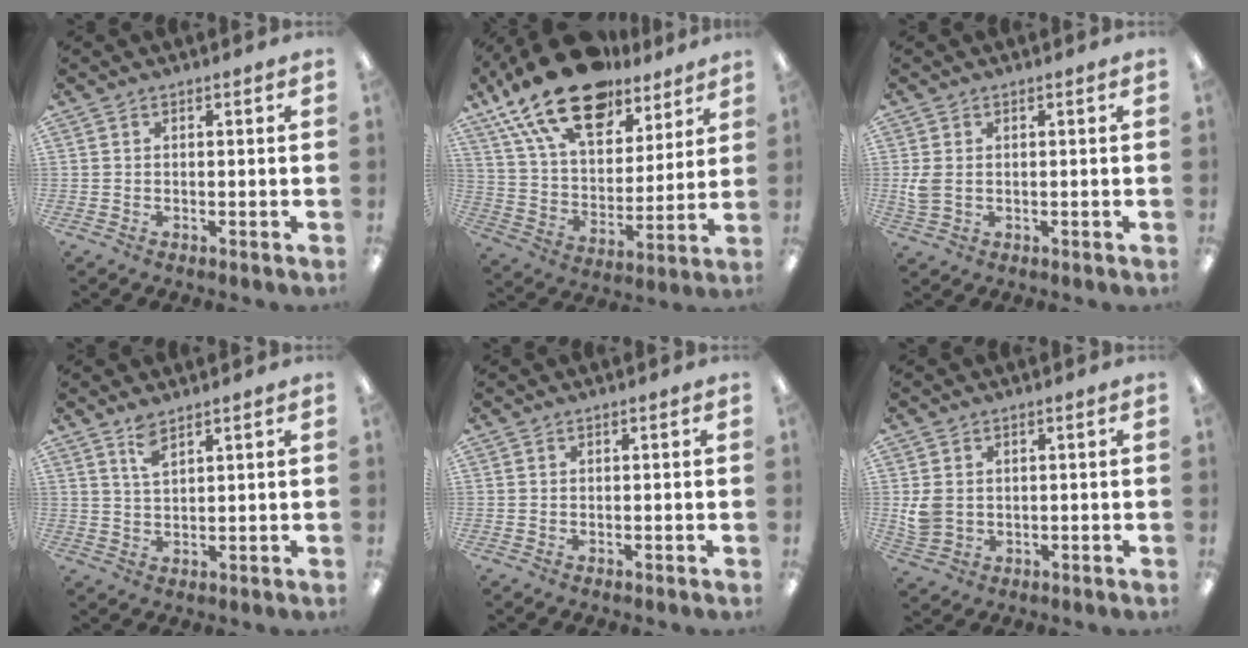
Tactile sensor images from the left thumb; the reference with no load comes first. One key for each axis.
{"total": 22.6, "fx": 15.9, "fy": 10.5, "fz": 12.2, "tx": -0.239, "ty": -0.087, "tz": 0.283}
{"total": 3.5, "fx": 0.3, "fy": 2.4, "fz": 2.5, "tx": -0.055, "ty": -0.004, "tz": 0.001}
{"total": 4.2, "fx": 3.2, "fy": 1.1, "fz": 2.5, "tx": -0.059, "ty": -0.004, "tz": 0.057}
{"total": 0.0}
{"total": 4.7, "fx": 1.0, "fy": 3.9, "fz": 2.4, "tx": -0.046, "ty": 0.003, "tz": 0.021}